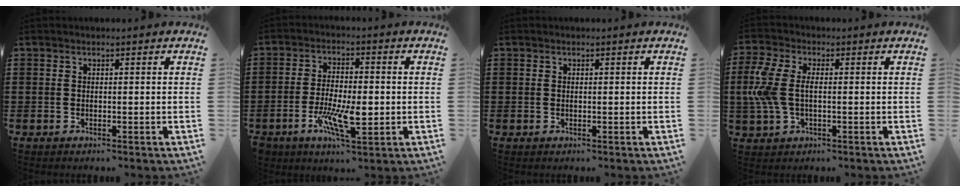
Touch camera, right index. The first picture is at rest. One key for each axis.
{"total": 7.9, "fx": -2.4, "fy": 3.1, "fz": 6.8, "tx": -0.137, "ty": -0.004, "tz": -0.043}
{"total": 0.0}
{"total": 6.6, "fx": 0.0, "fy": 3.7, "fz": 5.5, "tx": -0.155, "ty": -0.007, "tz": -0.015}